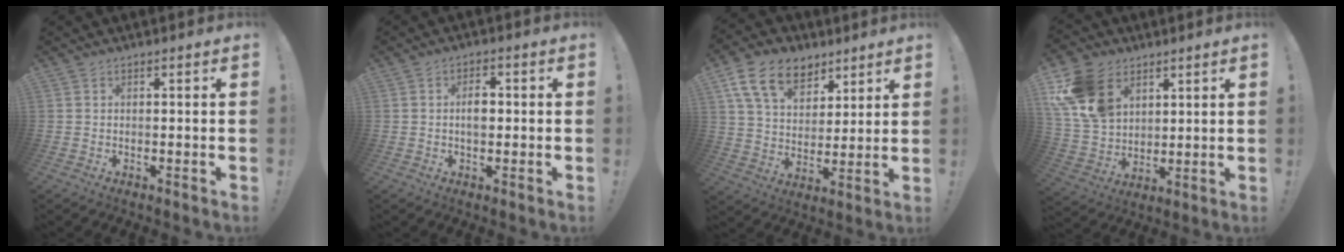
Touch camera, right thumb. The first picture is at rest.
{"total": 4.5, "force": [0.0, 2.9, 3.5], "torque": [-0.054, 0.001, -0.009]}
{"total": 16.2, "force": [9.0, 10.6, 8.2], "torque": [-0.138, -0.043, 0.169]}
{"total": 16.9, "force": [8.0, 12.1, 8.7], "torque": [-0.163, -0.036, 0.158]}